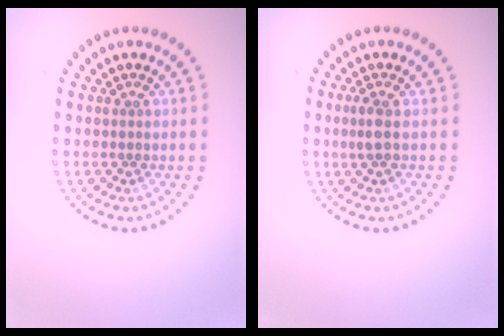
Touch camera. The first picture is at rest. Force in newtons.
{"total": 1.3, "press": 1.1, "slide": 0.5}